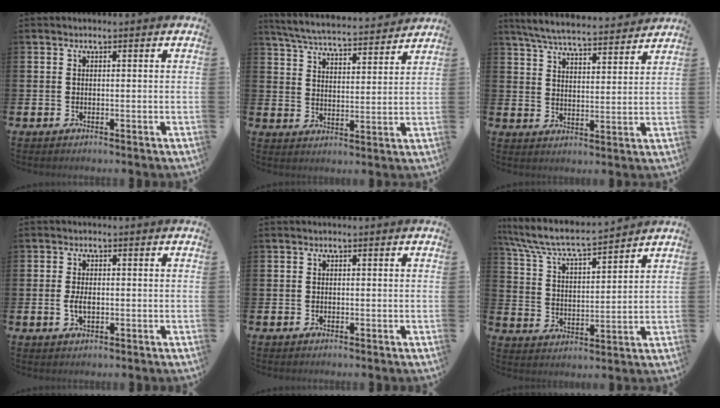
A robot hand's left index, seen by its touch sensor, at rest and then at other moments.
{"total": 5.7, "force": [5.6, 0.5, 1.1], "torque": [-0.046, -0.043, 0.096]}
{"total": 6.4, "force": [6.2, 0.6, 1.6], "torque": [-0.046, -0.041, 0.106]}
{"total": 2.6, "force": [-0.3, 1.4, 2.2], "torque": [-0.039, 0.003, -0.006]}
{"total": 0.0}
{"total": 7.0, "force": [6.6, 0.6, 2.4], "torque": [-0.077, -0.046, 0.111]}